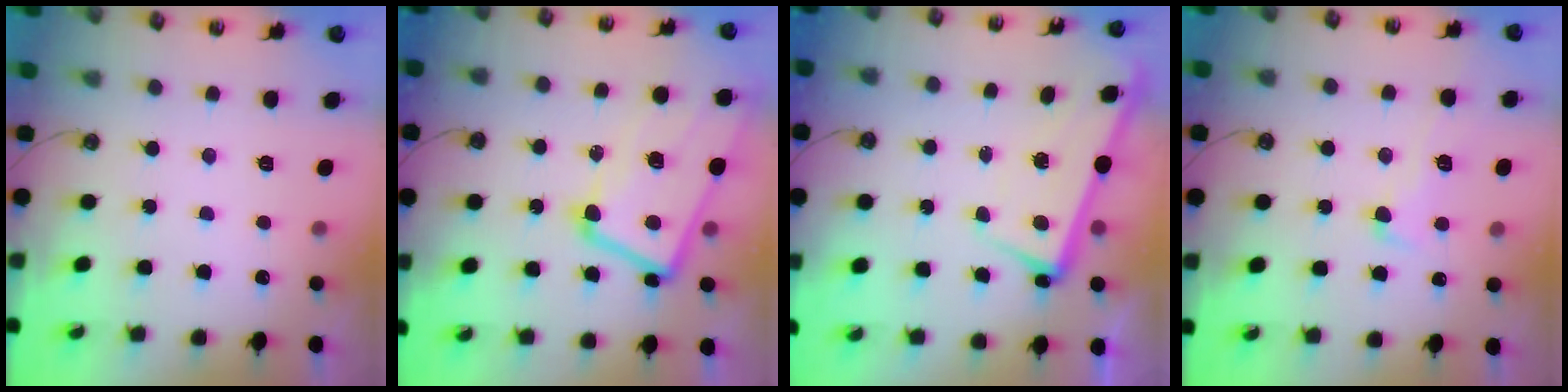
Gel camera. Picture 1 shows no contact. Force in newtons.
{"total": 10.1, "press": 10.0, "slide": 1.5}
{"total": 2.1, "press": 2.0, "slide": 0.9}
{"total": 3.0, "press": 2.7, "slide": 1.3}